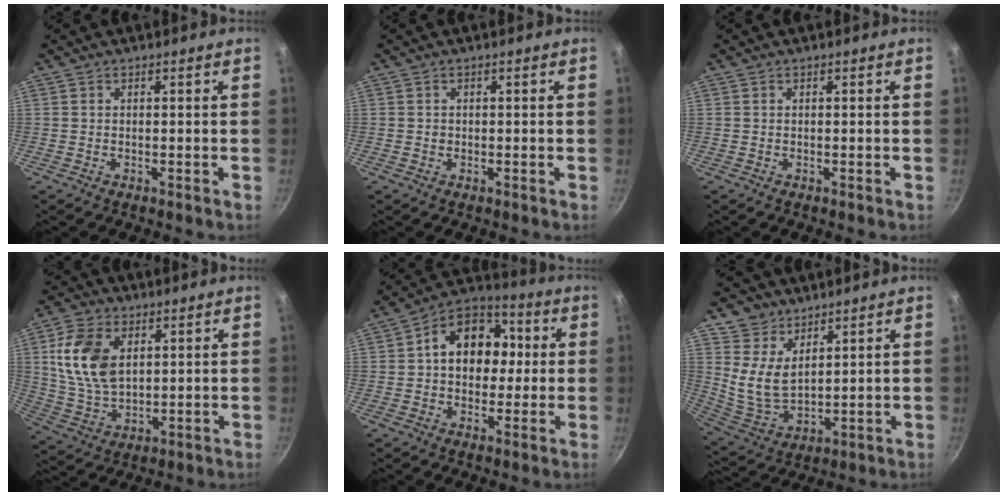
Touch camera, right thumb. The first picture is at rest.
{"total": 0.6, "force": [0.0, 0.6, 0.2], "torque": [0.000, 0.002, -0.001]}
{"total": 0.0}
{"total": 13.1, "force": [3.6, 8.4, 9.4], "torque": [-0.165, -0.017, 0.077]}
{"total": 14.4, "force": [1.5, 11.0, 9.2], "torque": [-0.093, 0.028, 0.005]}
{"total": 9.1, "force": [5.7, 6.0, 3.7], "torque": [-0.048, -0.043, 0.120]}